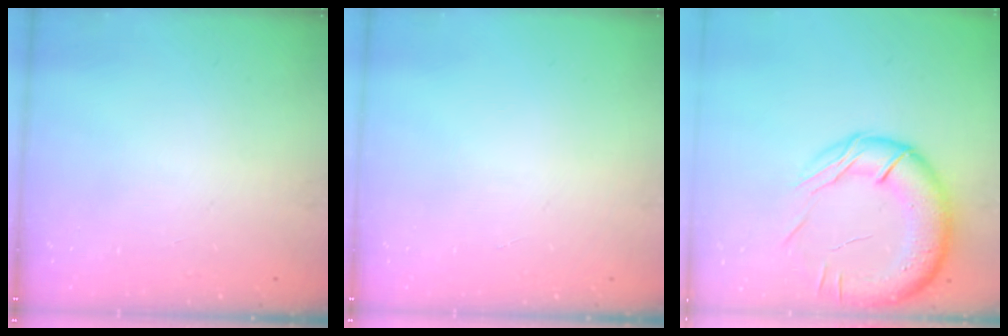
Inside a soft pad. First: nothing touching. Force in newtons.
{"total": 0.0}
{"total": 19.3, "press": 19.1, "slide": 2.8}